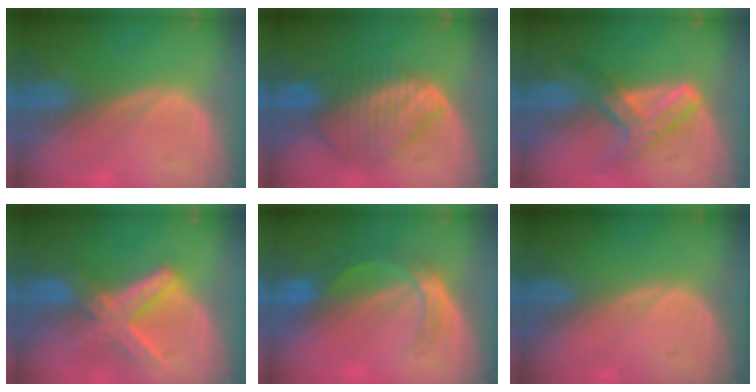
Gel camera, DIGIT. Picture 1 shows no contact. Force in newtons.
{"total": 8.7, "press": 7.7, "slide": 4.0}
{"total": 7.2, "press": 6.2, "slide": 3.8}
{"total": 8.2, "press": 7.1, "slide": 4.1}
{"total": 5.4, "press": 4.8, "slide": 2.5}
{"total": 0.0}